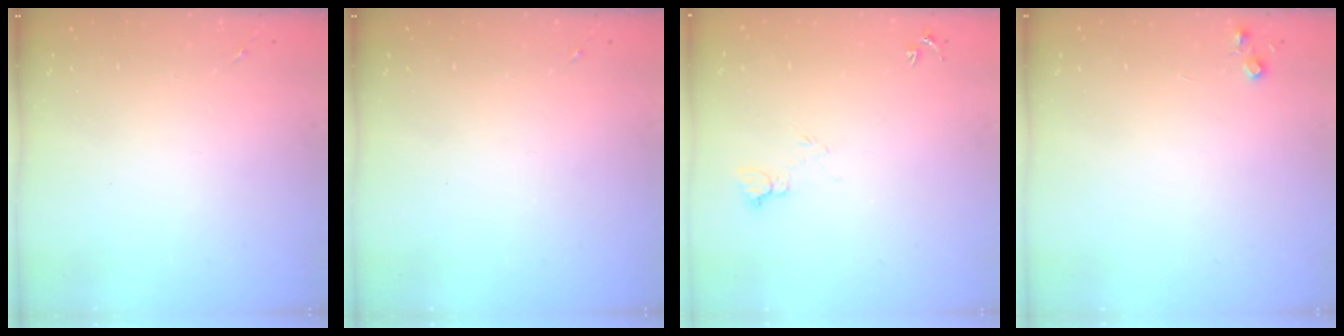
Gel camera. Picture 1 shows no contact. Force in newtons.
{"total": 0.0}
{"total": 4.2, "press": 4.1, "slide": 0.5}
{"total": 4.4, "press": 4.3, "slide": 0.5}